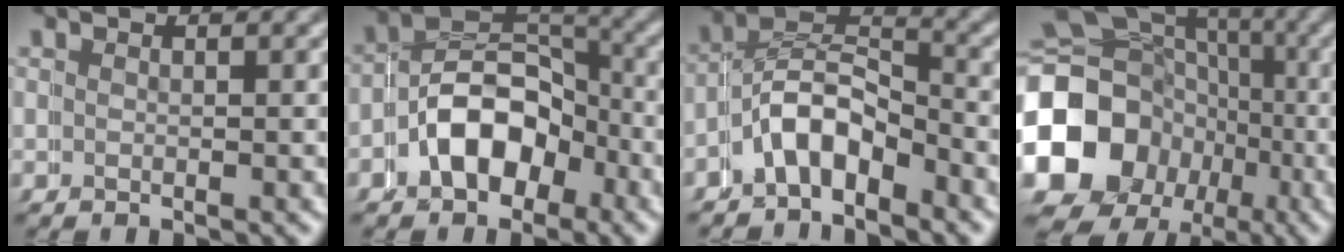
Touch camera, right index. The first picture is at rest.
{"total": 6.0, "force": [-2.1, 4.8, 3.0], "torque": [-0.057, -0.009, -0.043]}
{"total": 4.5, "force": [-2.4, 3.1, 2.1], "torque": [-0.043, -0.015, -0.049]}
{"total": 19.1, "force": [-2.9, 17.2, 7.7], "torque": [-0.166, -0.055, -0.053]}